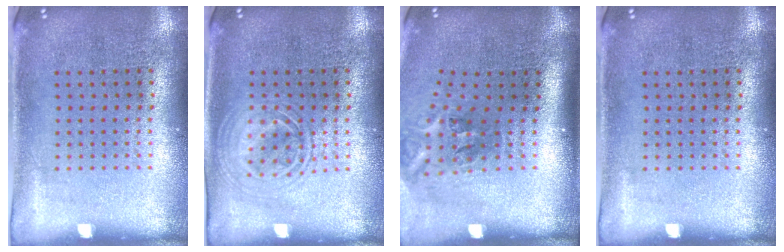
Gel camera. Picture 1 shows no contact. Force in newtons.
{"total": 1.4, "press": 1.3, "slide": 0.2}
{"total": 2.3, "press": 1.3, "slide": 1.9}
{"total": 0.0}